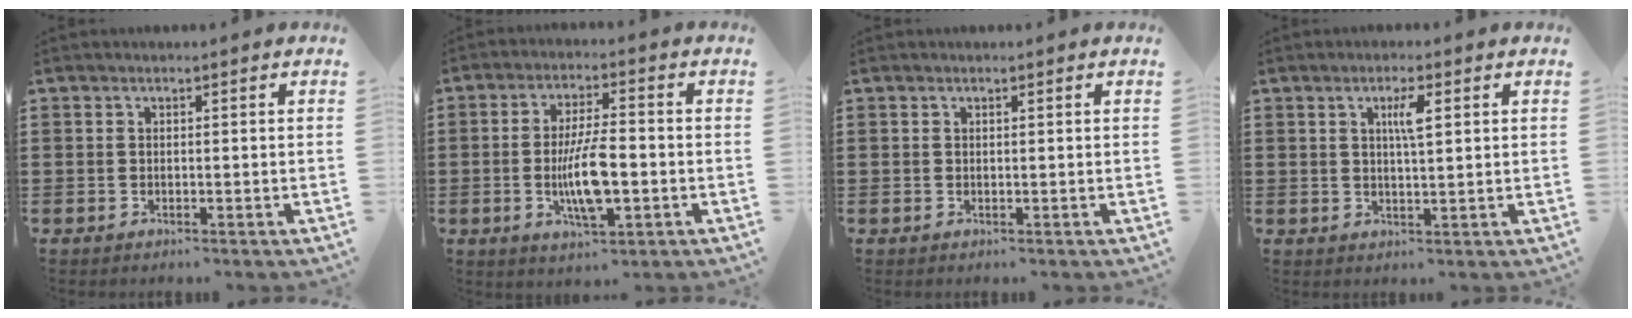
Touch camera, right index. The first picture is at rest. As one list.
[{"total": 8.9, "force": [-1.7, 2.6, 8.3], "torque": [-0.165, -0.007, -0.032]}, {"total": 0.0}, {"total": 3.4, "force": [1.1, 0.7, 3.1], "torque": [-0.057, 0.003, 0.014]}]